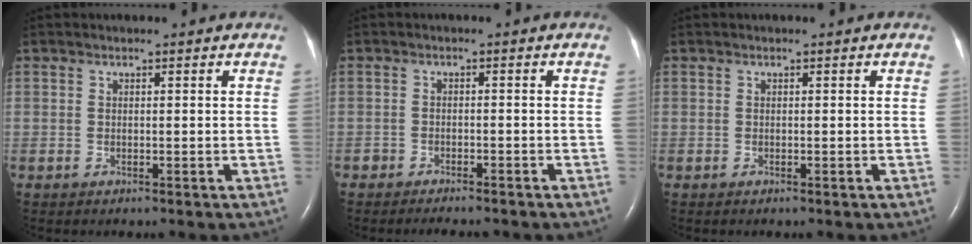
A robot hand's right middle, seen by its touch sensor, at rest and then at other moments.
{"total": 4.5, "force": [-3.9, 1.4, 1.7], "torque": [-0.015, -0.004, -0.053]}
{"total": 0.0}